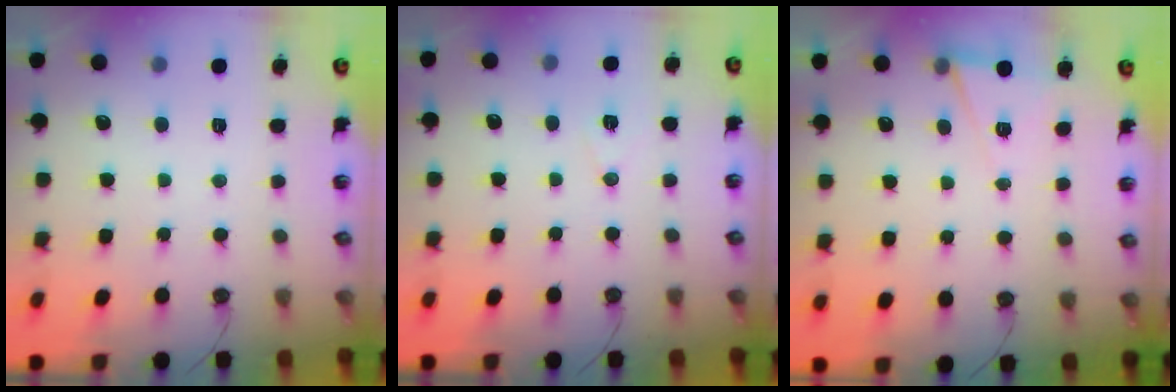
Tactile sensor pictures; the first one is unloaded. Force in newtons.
{"total": 7.3, "press": 5.8, "slide": 4.4}
{"total": 6.1, "press": 3.9, "slide": 4.7}